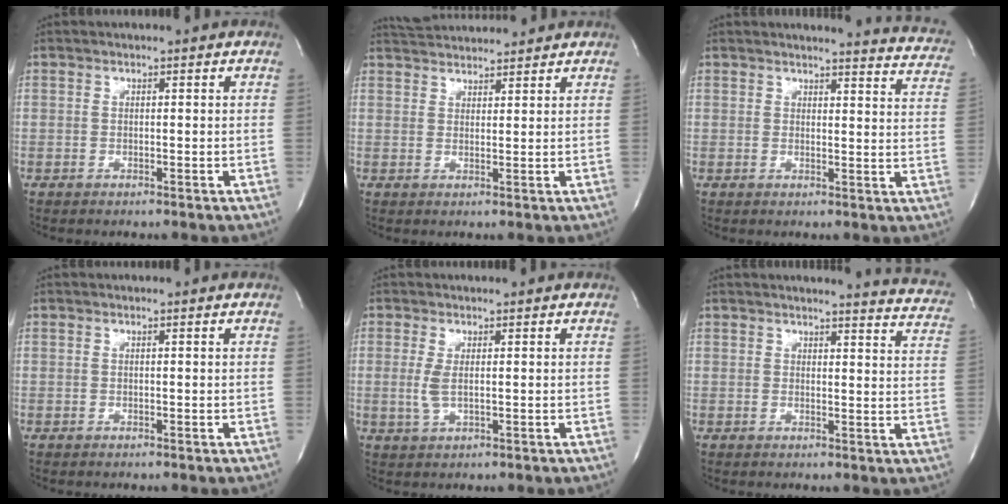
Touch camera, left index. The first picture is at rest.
{"total": 6.9, "force": [6.7, 0.6, 1.4], "torque": [-0.032, 0.028, 0.107]}
{"total": 12.5, "force": [12.2, 1.1, 2.5], "torque": [-0.007, -0.092, 0.097]}
{"total": 0.0}
{"total": 2.7, "force": [0.2, 0.7, 2.6], "torque": [-0.065, -0.003, 0.013]}
{"total": 11.0, "force": [10.8, 0.6, 2.1], "torque": [-0.005, -0.090, 0.082]}